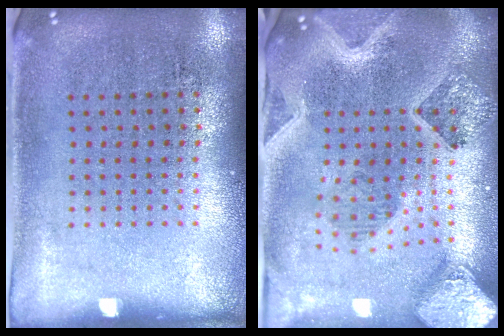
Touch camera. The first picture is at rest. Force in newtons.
{"total": 3.7, "press": 3.0, "slide": 2.2}